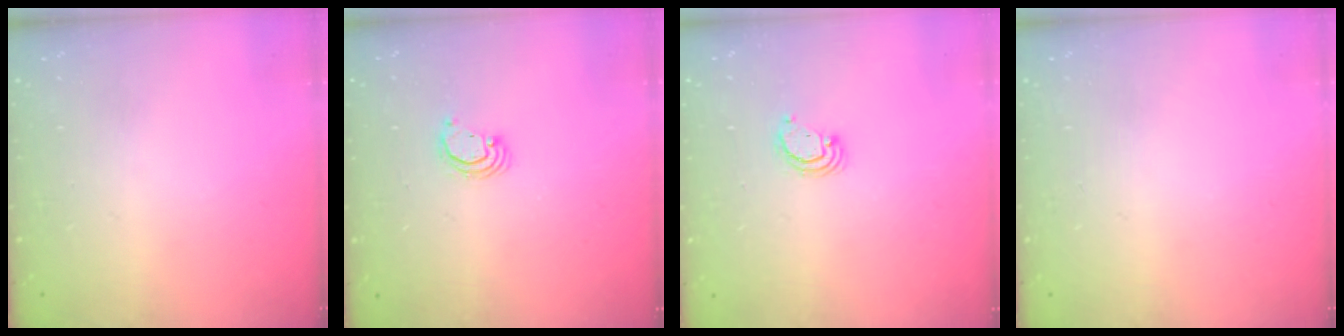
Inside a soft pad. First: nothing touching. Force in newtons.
{"total": 2.7, "press": 2.7, "slide": 0.1}
{"total": 2.3, "press": 2.3, "slide": 0.2}
{"total": 0.0}